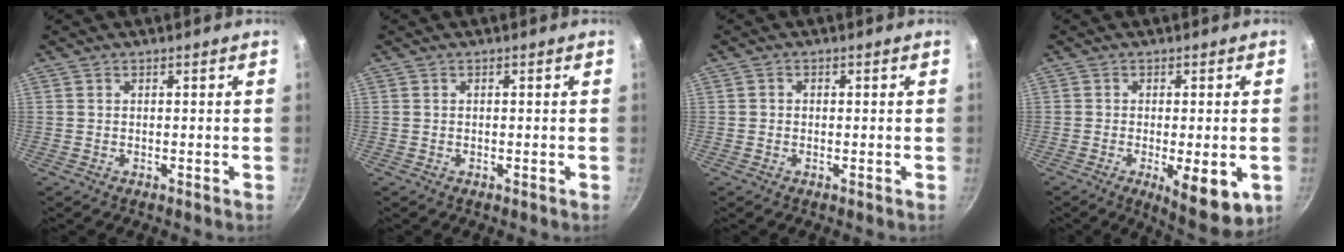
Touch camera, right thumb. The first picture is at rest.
{"total": 0.0}
{"total": 0.8, "force": [-0.1, 0.7, 0.3], "torque": [0.001, 0.002, -0.005]}
{"total": 10.4, "force": [-3.4, 3.5, 9.2], "torque": [-0.124, -0.014, -0.042]}